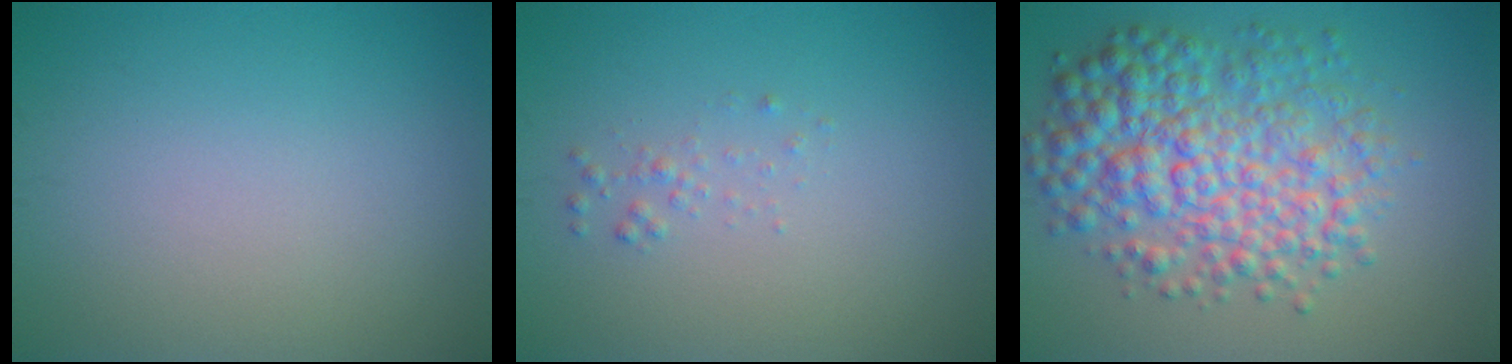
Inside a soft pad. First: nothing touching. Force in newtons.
{"total": 0.8, "press": 0.8, "slide": 0.1}
{"total": 7.9, "press": 7.9, "slide": 0.1}